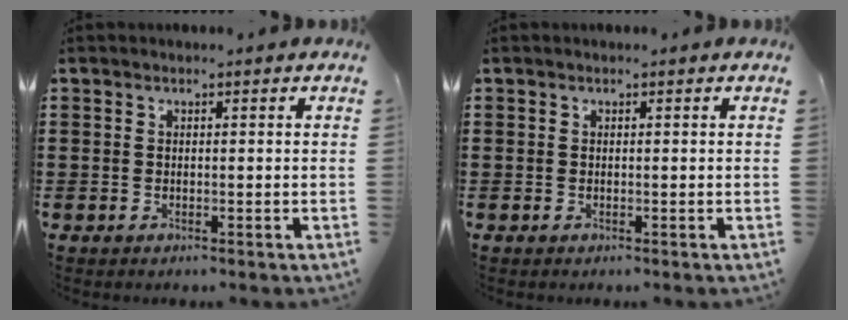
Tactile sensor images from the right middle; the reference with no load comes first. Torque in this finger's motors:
{"motor_torque": [-0.01, -0.01, 0.00, 0.00]}